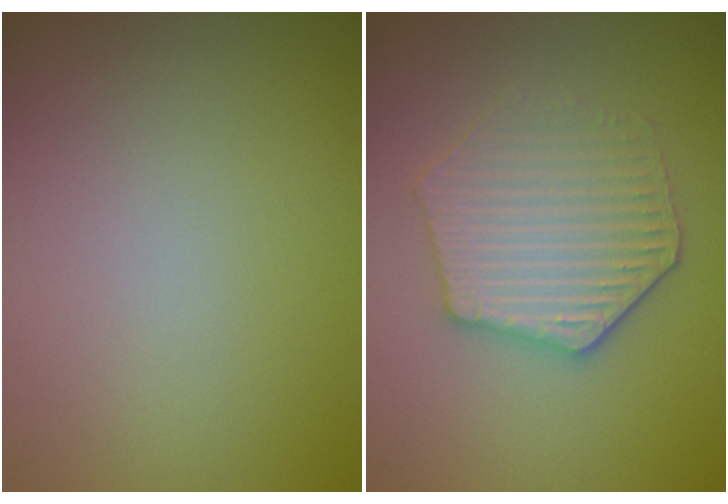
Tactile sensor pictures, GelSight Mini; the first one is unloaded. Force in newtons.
{"total": 4.4, "press": 4.1, "slide": 1.7}